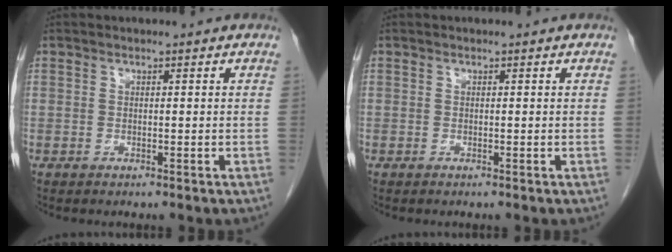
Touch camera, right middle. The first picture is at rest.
{"total": 0.0}